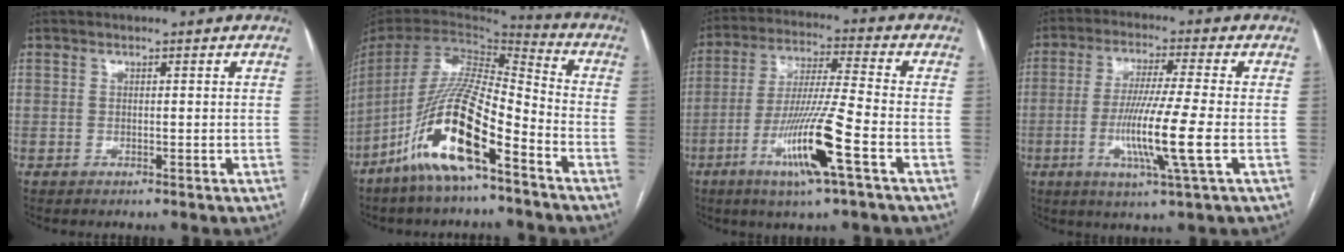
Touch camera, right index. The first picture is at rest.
{"total": 17.0, "force": [-9.4, 3.0, 13.9], "torque": [-0.293, -0.021, -0.176]}
{"total": 13.3, "force": [-5.5, -0.4, 12.1], "torque": [-0.241, -0.017, -0.105]}
{"total": 10.9, "force": [-2.5, -0.9, 10.6], "torque": [-0.206, -0.019, -0.052]}